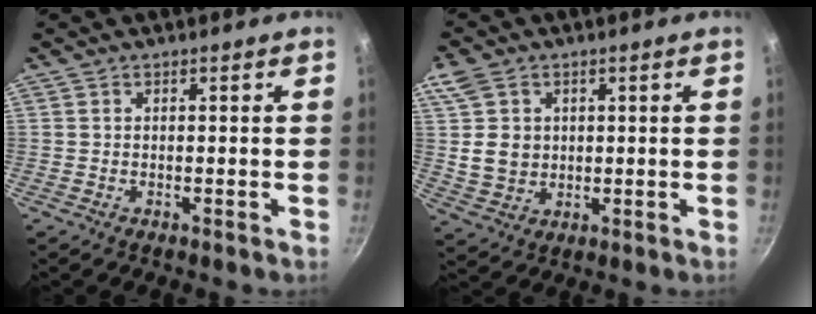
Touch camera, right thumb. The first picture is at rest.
{"total": 8.2, "force": [2.0, 6.7, 4.4], "torque": [-0.067, -0.012, 0.038]}